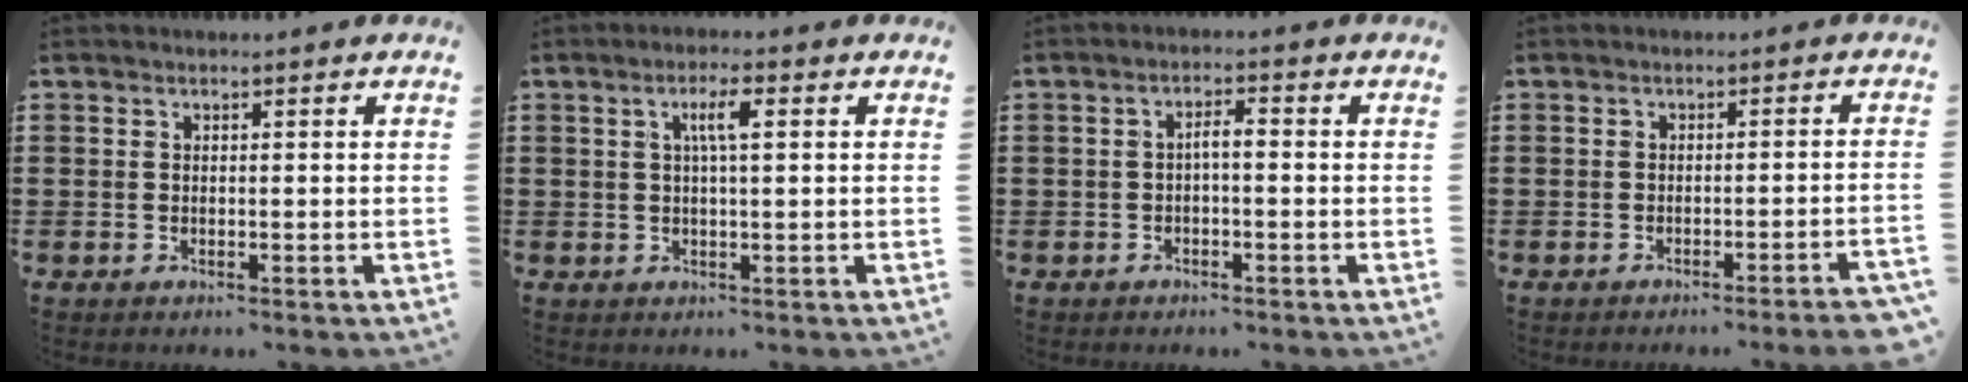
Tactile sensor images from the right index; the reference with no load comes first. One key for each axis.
{"total": 3.7, "fx": 0.9, "fy": 0.7, "fz": 3.5, "tx": -0.071, "ty": 0.009, "tz": 0.011}
{"total": 2.0, "fx": -0.6, "fy": 0.4, "fz": 1.8, "tx": -0.035, "ty": 0.005, "tz": -0.014}
{"total": 2.3, "fx": -1.9, "fy": -0.4, "fz": 1.3, "tx": -0.021, "ty": -0.002, "tz": -0.037}